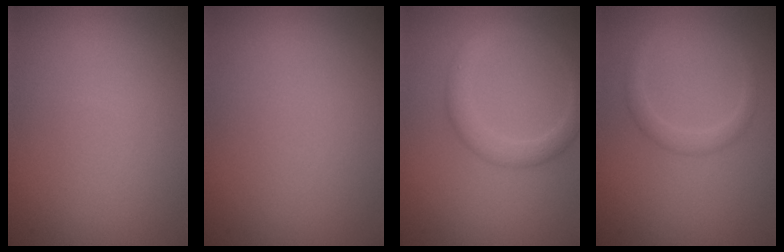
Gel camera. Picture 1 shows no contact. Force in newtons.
{"total": 0.0}
{"total": 2.8, "press": 2.8, "slide": 0.1}
{"total": 1.4, "press": 1.4, "slide": 0.1}